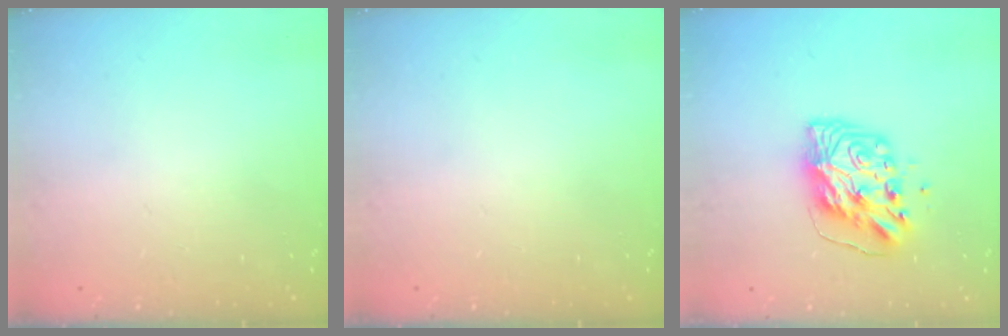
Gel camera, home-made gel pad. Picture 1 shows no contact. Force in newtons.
{"total": 0.0}
{"total": 9.7, "press": 9.6, "slide": 1.3}